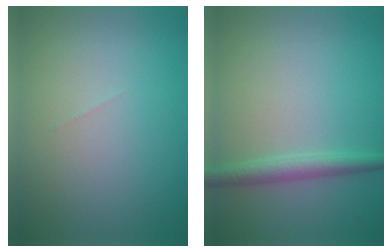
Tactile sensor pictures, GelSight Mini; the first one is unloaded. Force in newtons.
{"total": 2.3, "press": 2.3, "slide": 0.1}